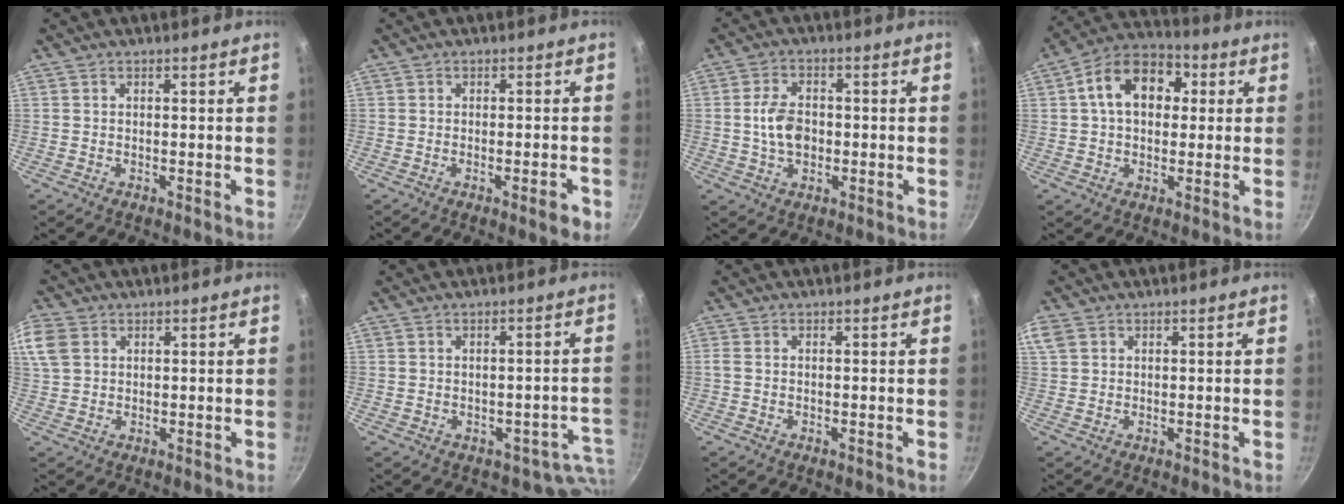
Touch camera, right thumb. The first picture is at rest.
{"total": 3.3, "force": [-1.4, 0.7, 2.9], "torque": [-0.031, 0.007, -0.017]}
{"total": 6.7, "force": [-0.5, 4.6, 4.9], "torque": [-0.077, 0.011, -0.011]}
{"total": 13.2, "force": [2.6, 9.2, 9.1], "torque": [-0.110, 0.025, 0.023]}
{"total": 8.0, "force": [3.1, 6.0, 4.3], "torque": [-0.094, 0.009, 0.062]}
{"total": 6.1, "force": [-2.1, 5.1, 2.7], "torque": [0.025, 0.032, -0.013]}
{"total": 0.8, "force": [0.1, 0.3, 0.7], "torque": [-0.018, 0.000, -0.002]}
{"total": 5.0, "force": [2.3, 3.5, 2.7], "torque": [-0.061, 0.014, 0.049]}